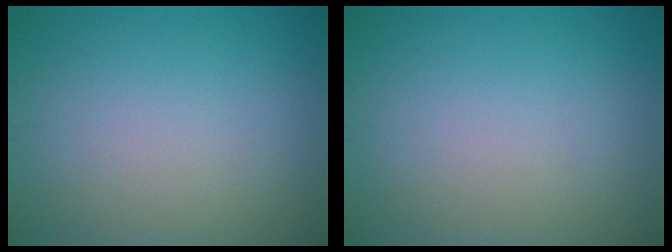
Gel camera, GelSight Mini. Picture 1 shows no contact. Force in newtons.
{"total": 0.0}